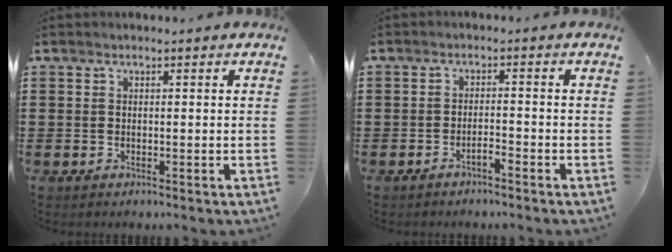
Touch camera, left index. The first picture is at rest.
{"total": 1.8, "force": [-1.5, 0.1, 1.0], "torque": [-0.021, 0.001, -0.028]}